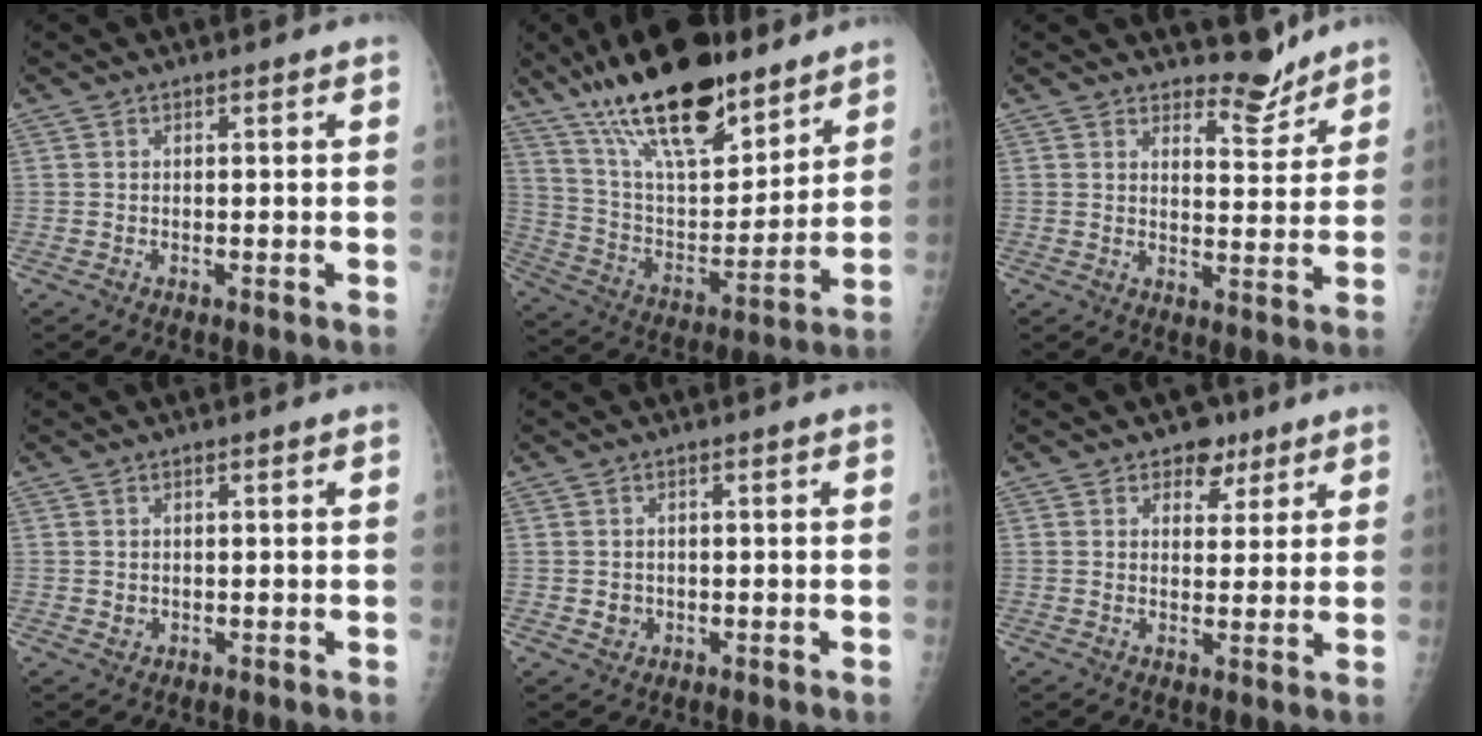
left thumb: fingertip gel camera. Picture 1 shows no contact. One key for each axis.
{"total": 25.4, "fx": 17.6, "fy": 9.5, "fz": 15.7, "tx": -0.232, "ty": -0.065, "tz": 0.304}
{"total": 5.3, "fx": 5.1, "fy": 1.5, "fz": 0.7, "tx": 0.012, "ty": -0.050, "tz": 0.079}
{"total": 1.1, "fx": 0.2, "fy": 0.9, "fz": 0.6, "tx": -0.005, "ty": -0.001, "tz": 0.008}
{"total": 1.8, "fx": -0.3, "fy": 1.7, "fz": 0.6, "tx": -0.001, "ty": 0.003, "tz": 0.001}
{"total": 5.2, "fx": 3.3, "fy": 3.6, "fz": 1.8, "tx": 0.007, "ty": -0.014, "tz": 0.047}